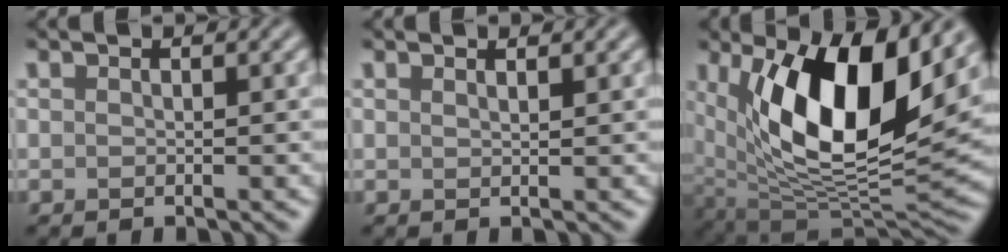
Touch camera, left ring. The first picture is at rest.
{"total": 0.9, "force": [0.7, 0.2, 0.4], "torque": [0.000, -0.001, 0.008]}
{"total": 13.6, "force": [4.3, 5.8, 11.5], "torque": [-0.191, -0.013, 0.076]}